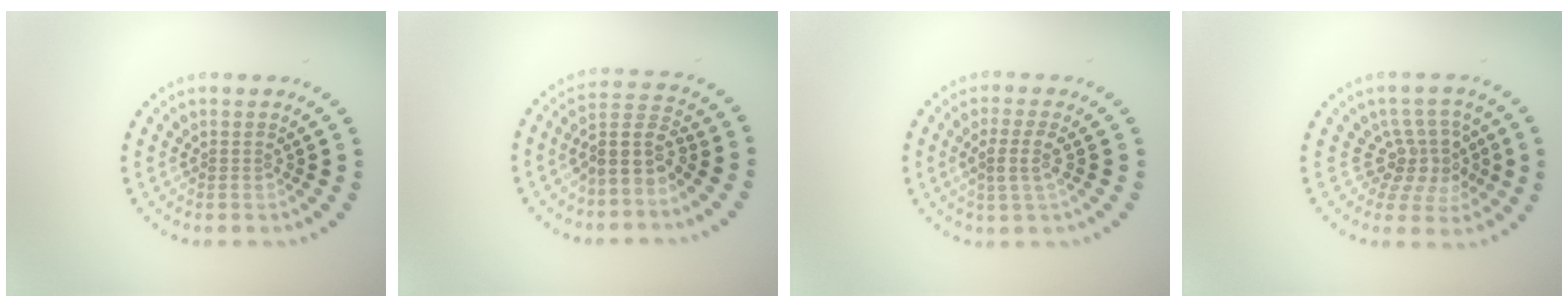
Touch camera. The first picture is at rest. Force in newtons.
{"total": 3.8, "press": 3.1, "slide": 2.2}
{"total": 2.2, "press": 1.9, "slide": 1.2}
{"total": 3.8, "press": 2.7, "slide": 2.6}